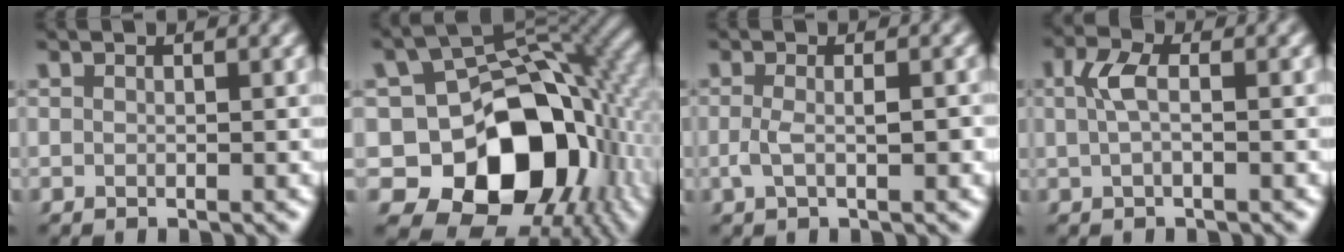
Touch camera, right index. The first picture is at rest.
{"total": 21.6, "force": [-4.6, 16.3, 13.3], "torque": [-0.284, -0.092, -0.047]}
{"total": 1.9, "force": [-0.6, 0.6, 1.7], "torque": [-0.046, -0.007, -0.007]}
{"total": 2.3, "force": [0.1, 1.0, 2.1], "torque": [-0.049, 0.001, 0.002]}